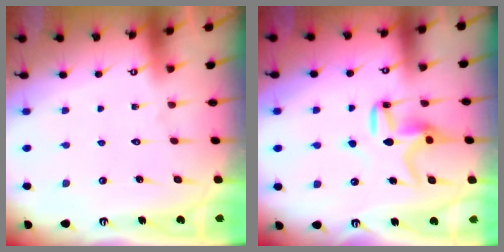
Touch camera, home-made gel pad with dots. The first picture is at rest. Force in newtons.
{"total": 10.2, "press": 10.2, "slide": 0.5}